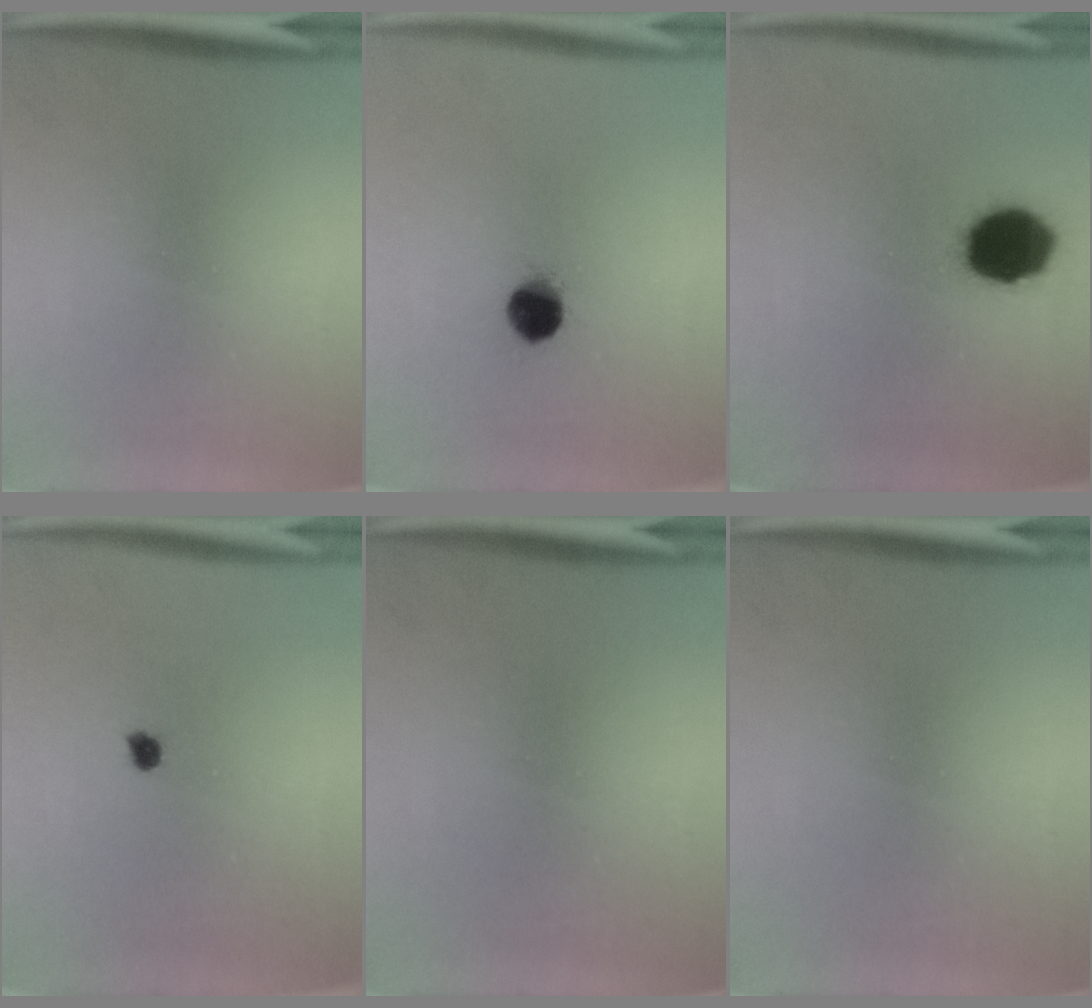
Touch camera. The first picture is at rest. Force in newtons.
{"total": 6.6}
{"total": 16.0}
{"total": 1.4}
{"total": 0.0}
{"total": 0.0}